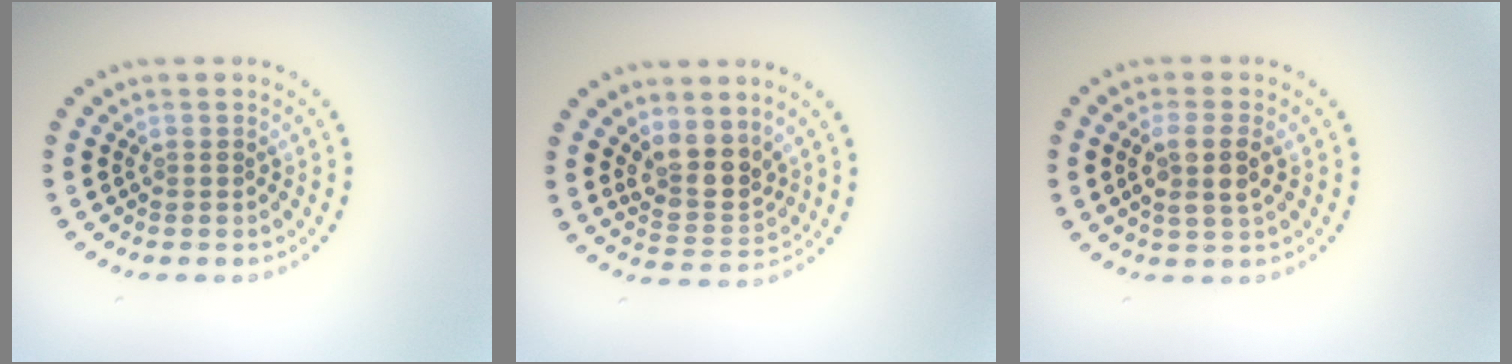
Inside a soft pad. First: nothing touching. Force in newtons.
{"total": 3.6, "press": 2.9, "slide": 2.2}
{"total": 2.8, "press": 2.6, "slide": 1.0}